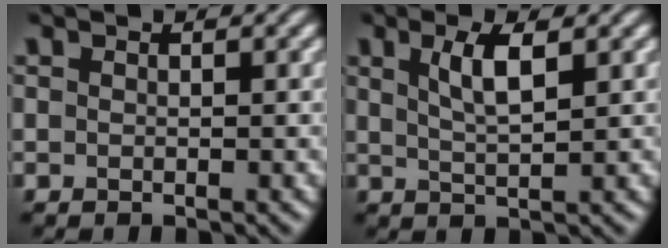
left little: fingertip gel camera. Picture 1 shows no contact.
{"total": 3.2, "force": [1.3, 0.8, 2.8], "torque": [-0.052, 0.002, 0.025]}